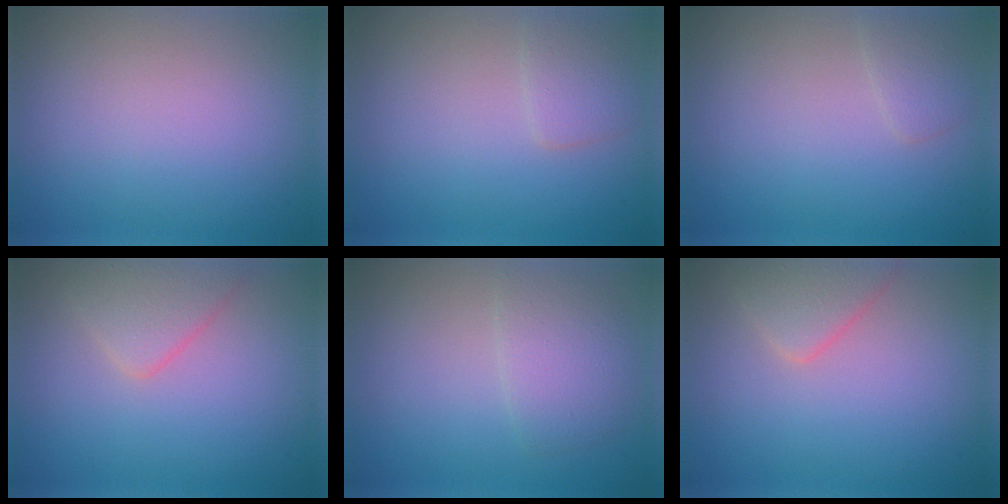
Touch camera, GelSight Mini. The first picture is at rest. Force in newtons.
{"total": 1.8, "press": 1.8, "slide": 0.0}
{"total": 1.4, "press": 1.4, "slide": 0.1}
{"total": 2.7, "press": 2.7, "slide": 0.1}
{"total": 2.9, "press": 2.9, "slide": 0.1}
{"total": 2.6, "press": 2.6, "slide": 0.2}